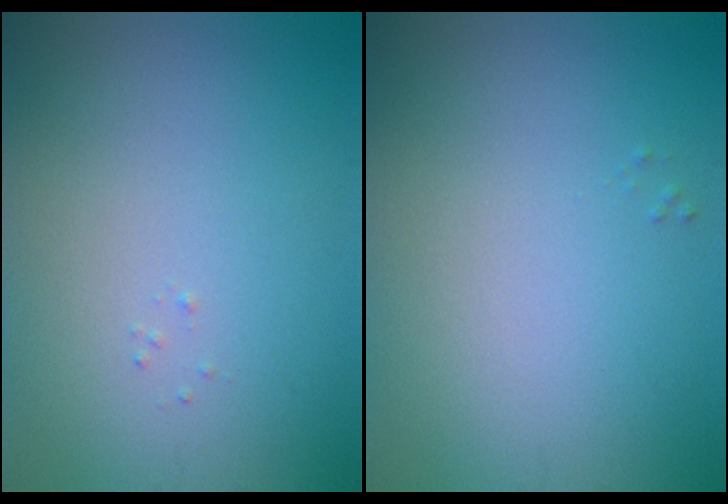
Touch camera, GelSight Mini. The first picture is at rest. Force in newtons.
{"total": 0.0}